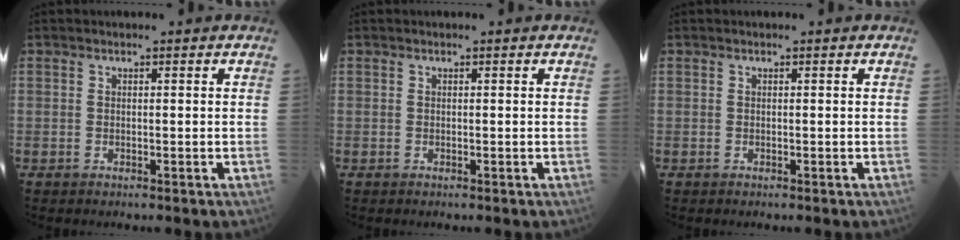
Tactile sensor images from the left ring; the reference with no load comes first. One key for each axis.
{"total": 0.0}
{"total": 0.0}